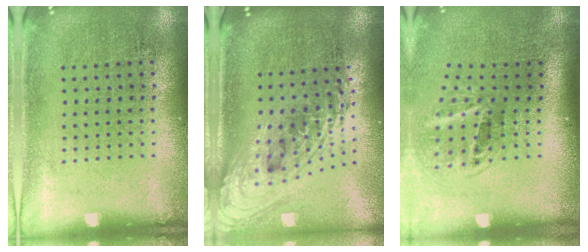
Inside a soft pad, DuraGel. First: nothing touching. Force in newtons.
{"total": 2.4, "press": 1.7, "slide": 1.7}
{"total": 2.0, "press": 1.2, "slide": 1.5}